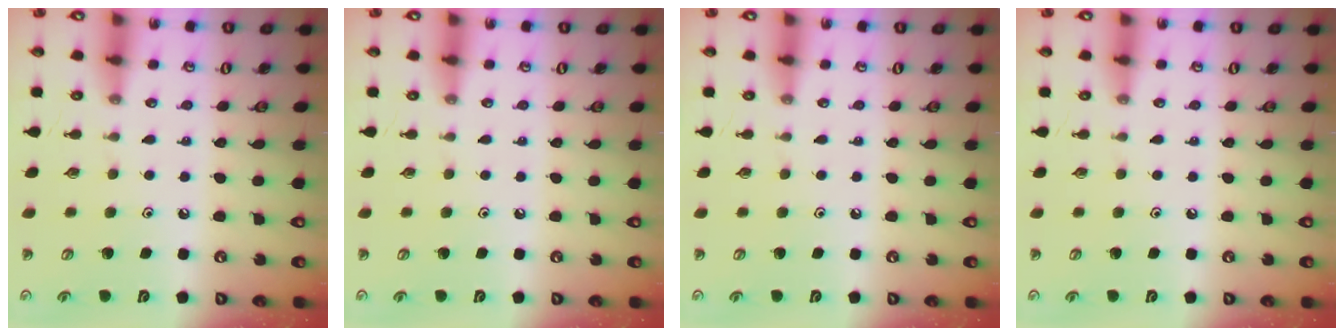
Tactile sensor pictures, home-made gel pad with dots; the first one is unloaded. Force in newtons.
{"total": 0.0}
{"total": 0.0}
{"total": 0.0}